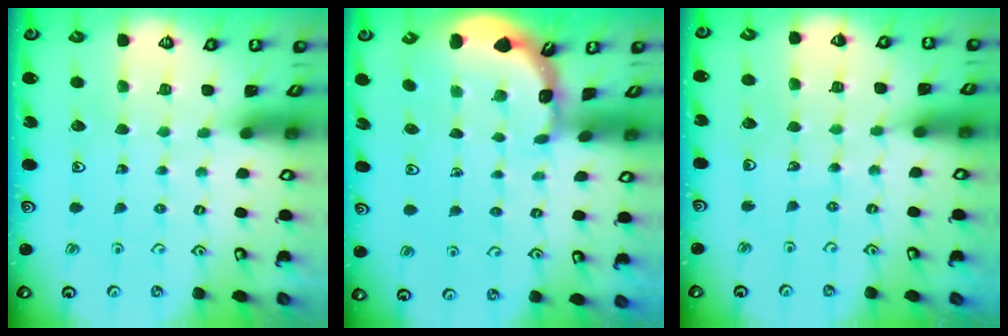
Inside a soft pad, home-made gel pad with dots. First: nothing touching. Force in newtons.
{"total": 2.0, "press": 2.0, "slide": 0.1}
{"total": 3.7, "press": 3.5, "slide": 1.2}